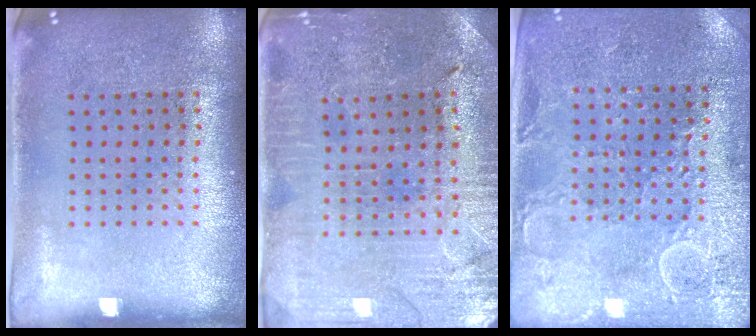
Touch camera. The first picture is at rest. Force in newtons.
{"total": 1.2, "press": 1.2, "slide": 0.2}
{"total": 2.9, "press": 2.8, "slide": 0.4}